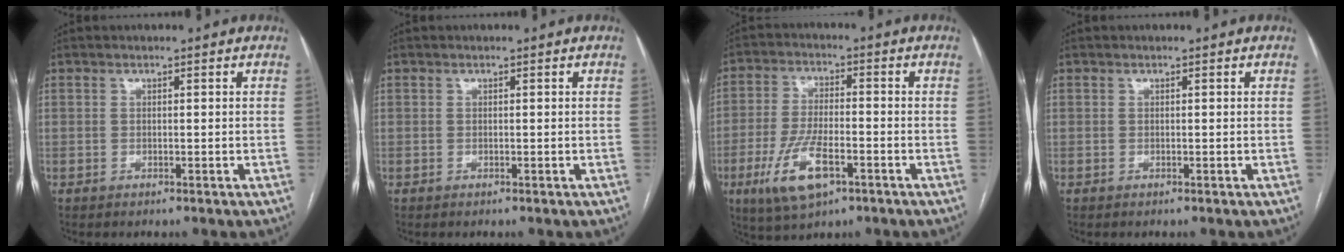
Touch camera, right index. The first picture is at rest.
{"total": 0.0}
{"total": 10.1, "force": [-4.5, 3.6, 8.3], "torque": [-0.176, -0.010, -0.076]}
{"total": 0.0}